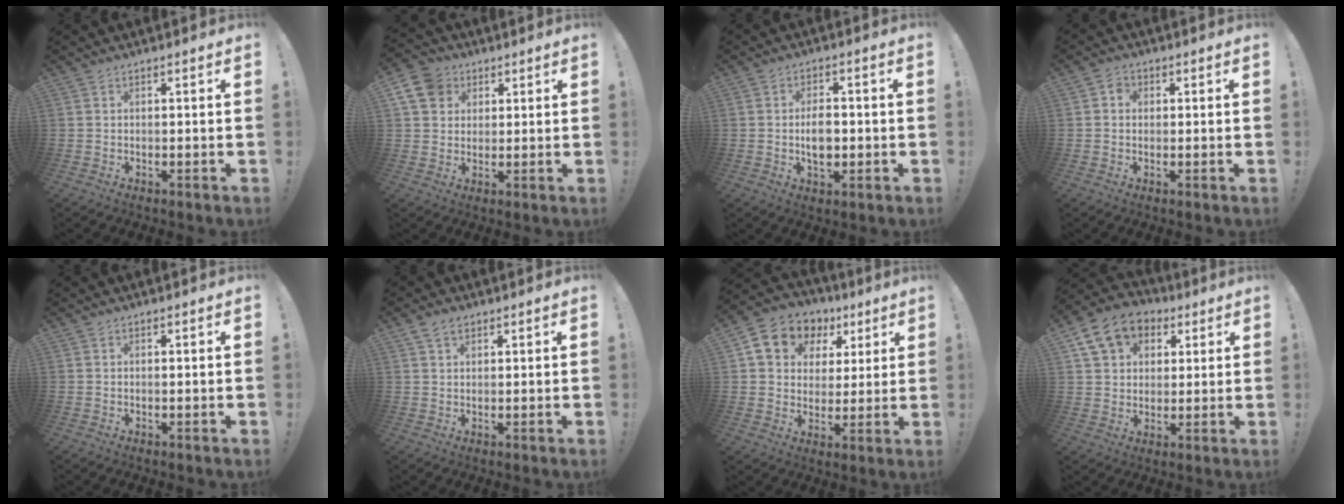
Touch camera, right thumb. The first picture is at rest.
{"total": 9.5, "force": [4.1, 7.9, 3.5], "torque": [-0.066, -0.017, 0.081]}
{"total": 6.6, "force": [-1.0, 4.3, 4.9], "torque": [-0.069, -0.002, -0.024]}
{"total": 2.3, "force": [-0.1, 2.0, 1.1], "torque": [-0.011, 0.001, -0.003]}
{"total": 0.0}
{"total": 3.3, "force": [2.1, 1.9, 1.7], "torque": [-0.025, -0.005, 0.039]}
{"total": 12.1, "force": [5.7, 9.5, 4.9], "torque": [-0.082, -0.025, 0.111]}
{"total": 12.8, "force": [5.6, 10.0, 5.7], "torque": [-0.084, -0.021, 0.112]}